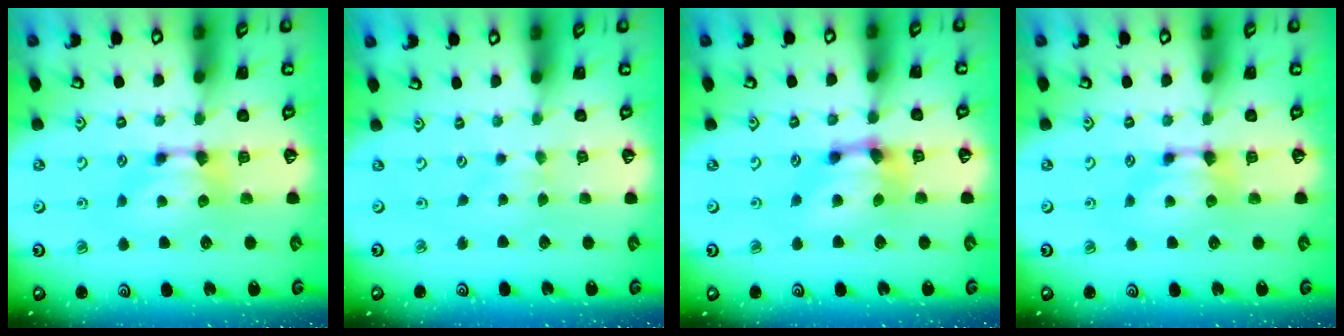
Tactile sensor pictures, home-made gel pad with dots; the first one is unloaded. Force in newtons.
{"total": 2.3, "press": 2.3, "slide": 0.1}
{"total": 3.3, "press": 2.6, "slide": 2.1}
{"total": 0.0}